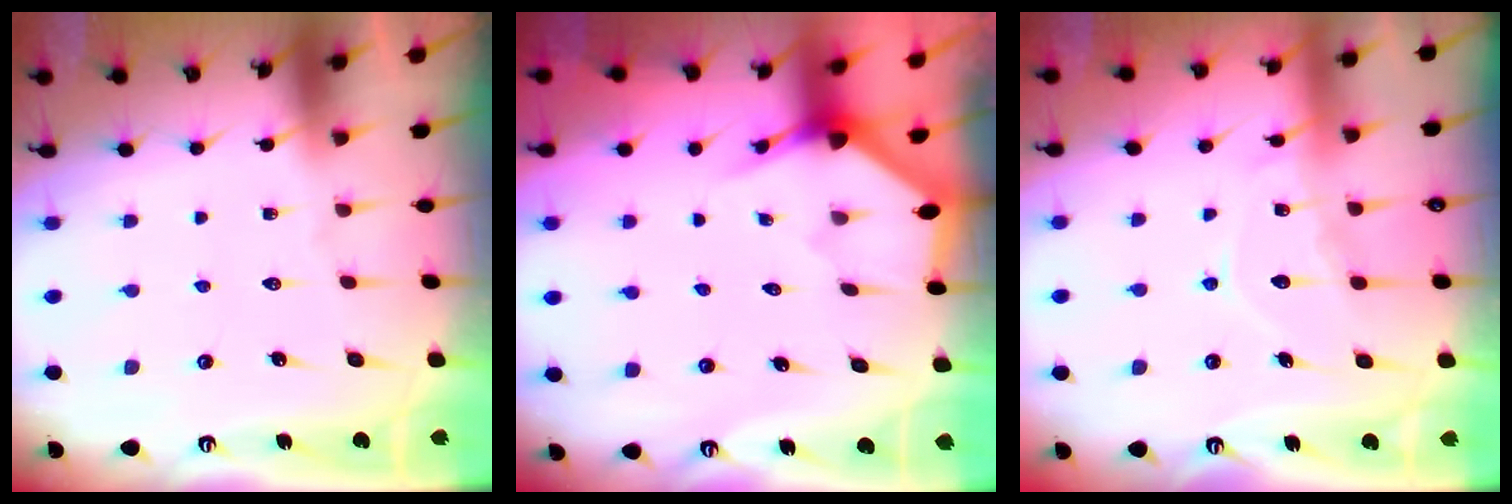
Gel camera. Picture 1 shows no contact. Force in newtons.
{"total": 2.7, "press": 2.7, "slide": 0.1}
{"total": 10.3, "press": 10.3, "slide": 0.6}